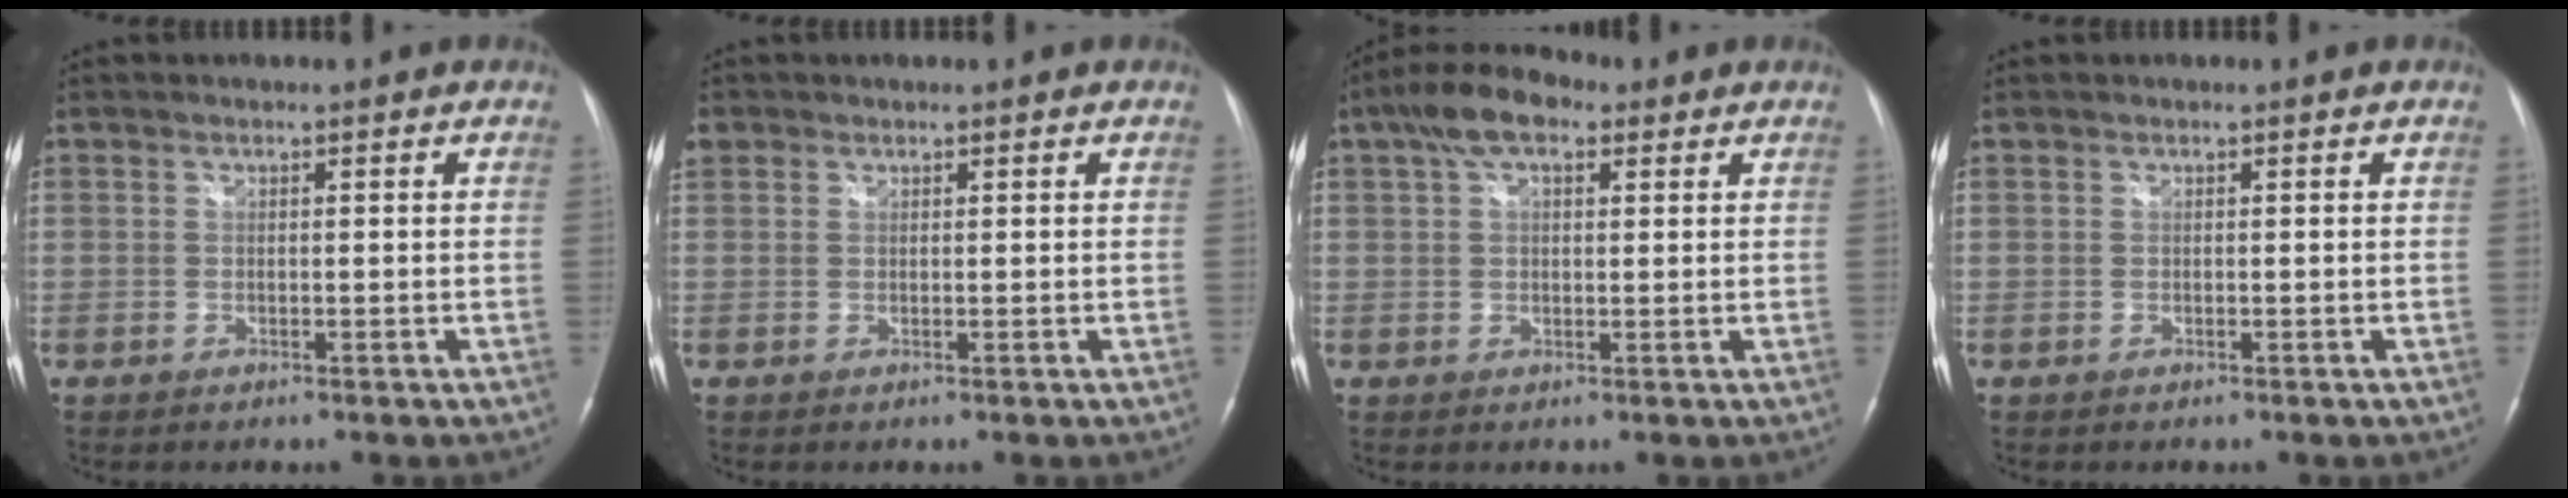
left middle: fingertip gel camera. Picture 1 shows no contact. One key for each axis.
{"total": 2.3, "fx": 1.2, "fy": 1.9, "fz": 0.5, "tx": -0.015, "ty": 0.017, "tz": 0.025}
{"total": 7.0, "fx": 3.7, "fy": 3.4, "fz": 4.9, "tx": -0.095, "ty": 0.032, "tz": 0.064}
{"total": 0.0}